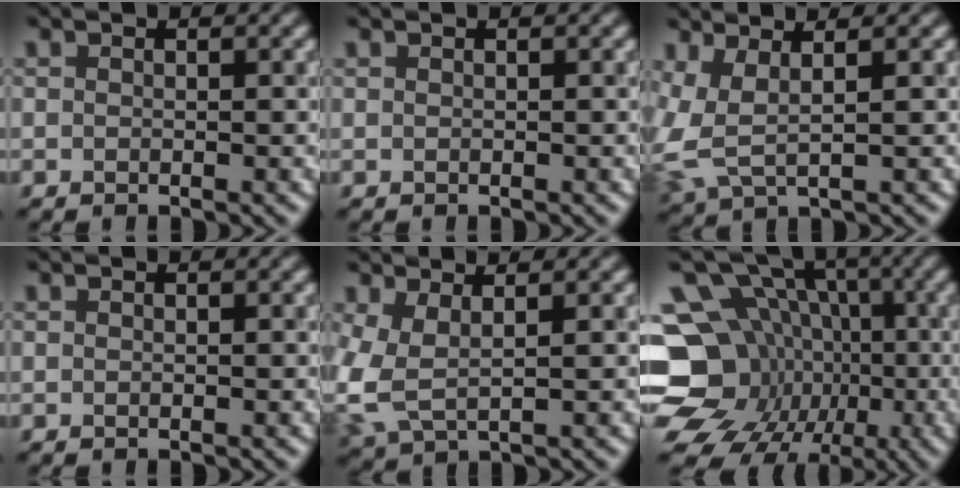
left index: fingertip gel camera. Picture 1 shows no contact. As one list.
[{"total": 0.0}, {"total": 5.0, "force": [1.0, 2.3, 4.4], "torque": [-0.121, 0.000, 0.023]}, {"total": 0.0}, {"total": 4.1, "force": [0.6, 2.1, 3.5], "torque": [-0.101, -0.003, 0.013]}, {"total": 18.5, "force": [-4.0, 16.0, 8.5], "torque": [-0.177, -0.004, -0.085]}]